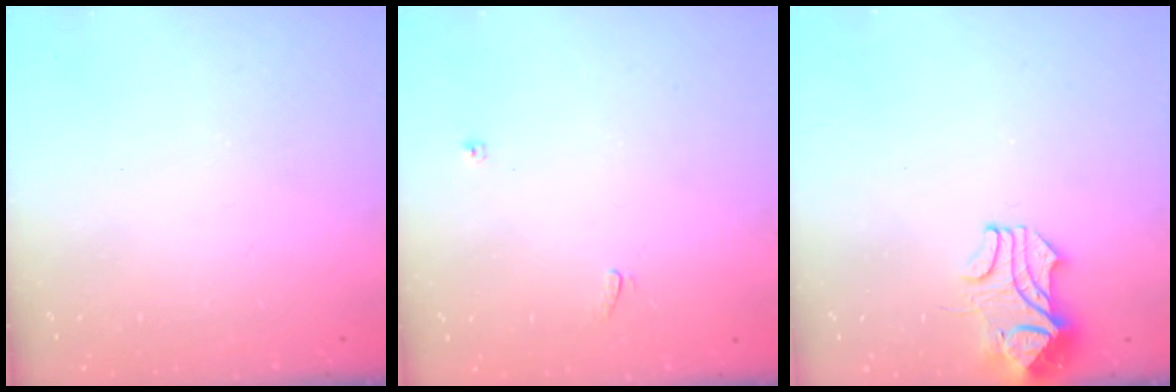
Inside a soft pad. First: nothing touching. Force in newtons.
{"total": 4.2, "press": 4.2, "slide": 0.2}
{"total": 2.4, "press": 2.2, "slide": 1.0}